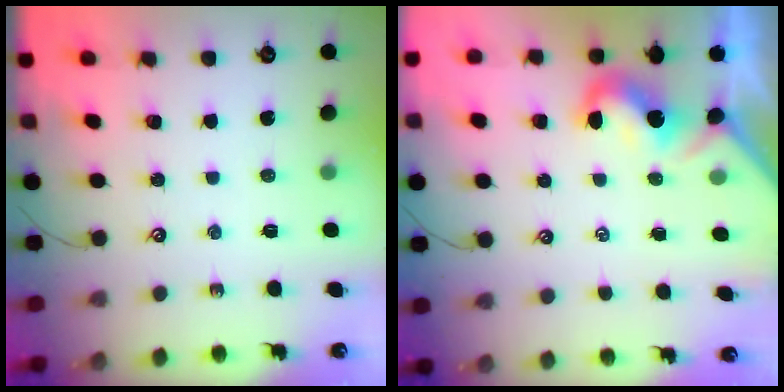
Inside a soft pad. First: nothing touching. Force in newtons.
{"total": 2.1, "press": 2.0, "slide": 0.6}